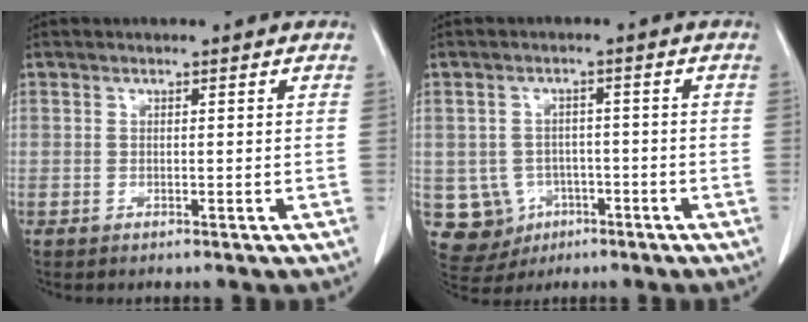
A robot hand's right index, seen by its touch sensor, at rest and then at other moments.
{"total": 7.5, "force": [-2.3, 7.0, 1.3], "torque": [-0.036, 0.009, -0.022]}